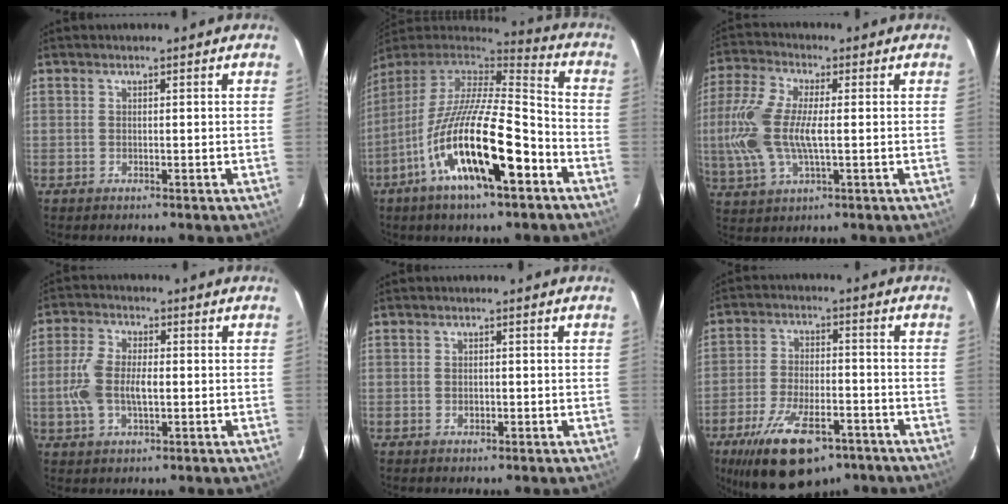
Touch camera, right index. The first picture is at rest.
{"total": 22.4, "force": [-9.9, 5.8, 19.2], "torque": [-0.344, -0.037, -0.180]}
{"total": 13.8, "force": [-0.4, 5.7, 12.6], "torque": [-0.277, 0.003, -0.008]}
{"total": 8.6, "force": [-0.9, 4.3, 7.4], "torque": [-0.157, 0.004, -0.017]}
{"total": 1.3, "force": [-0.3, 1.0, 0.8], "torque": [-0.013, 0.002, -0.005]}
{"total": 17.9, "force": [-11.3, 7.7, 11.5], "torque": [-0.228, -0.022, -0.180]}